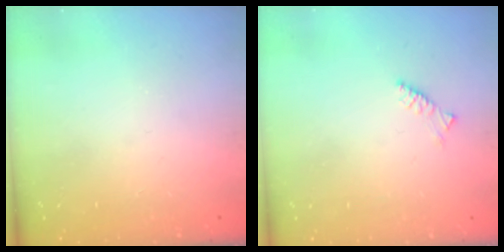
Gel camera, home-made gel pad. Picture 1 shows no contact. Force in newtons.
{"total": 2.4, "press": 2.3, "slide": 0.6}